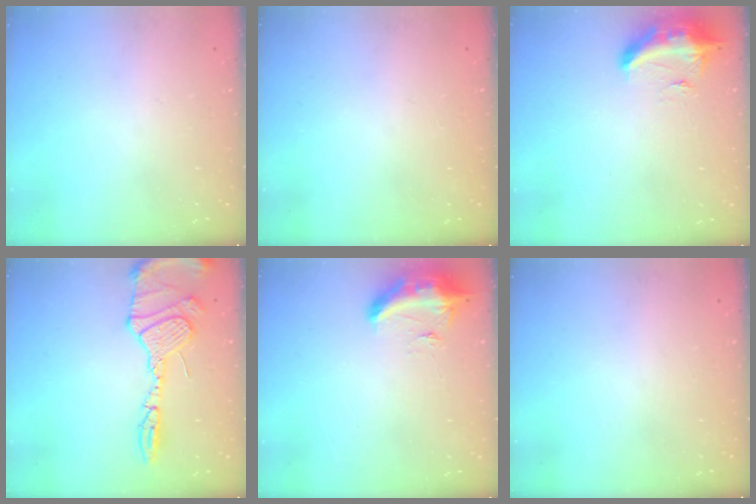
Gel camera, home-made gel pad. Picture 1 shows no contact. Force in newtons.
{"total": 0.0}
{"total": 9.6, "press": 9.4, "slide": 1.9}
{"total": 25.6, "press": 19.4, "slide": 16.7}
{"total": 9.6, "press": 9.4, "slide": 1.9}
{"total": 0.0}